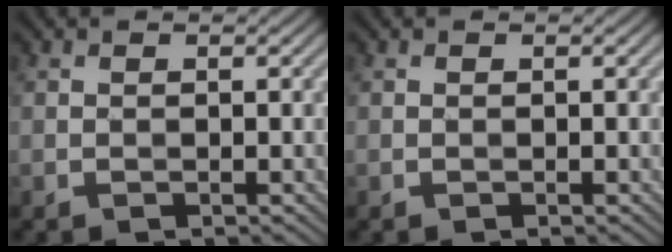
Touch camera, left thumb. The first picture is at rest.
{"total": 0.0}